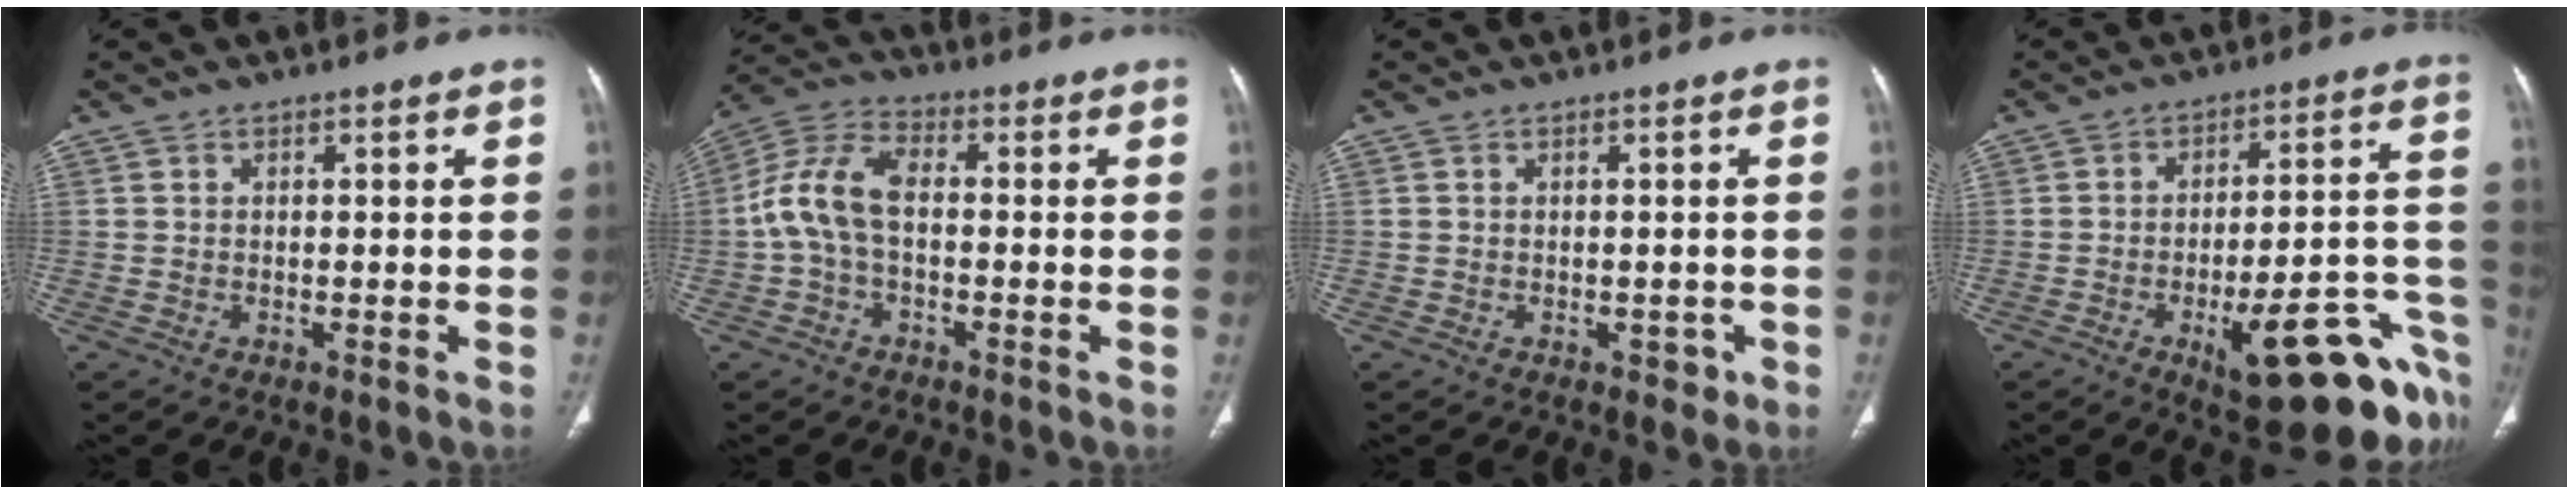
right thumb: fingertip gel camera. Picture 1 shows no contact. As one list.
[{"total": 9.5, "force": [-0.5, 5.0, 8.0], "torque": [-0.173, 0.031, -0.017]}, {"total": 1.7, "force": [-0.7, 1.2, 1.0], "torque": [-0.002, 0.002, -0.006]}, {"total": 22.5, "force": [-10.3, 6.7, 18.8], "torque": [-0.161, 0.062, -0.129]}]